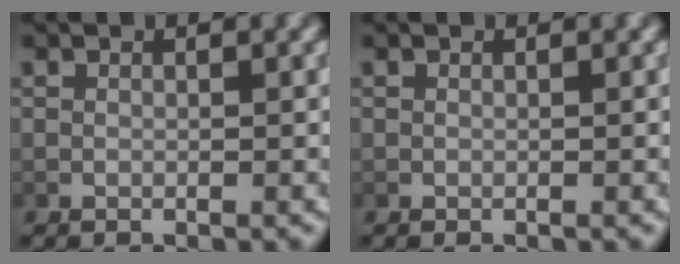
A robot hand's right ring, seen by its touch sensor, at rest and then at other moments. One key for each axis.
{"total": 0.0}